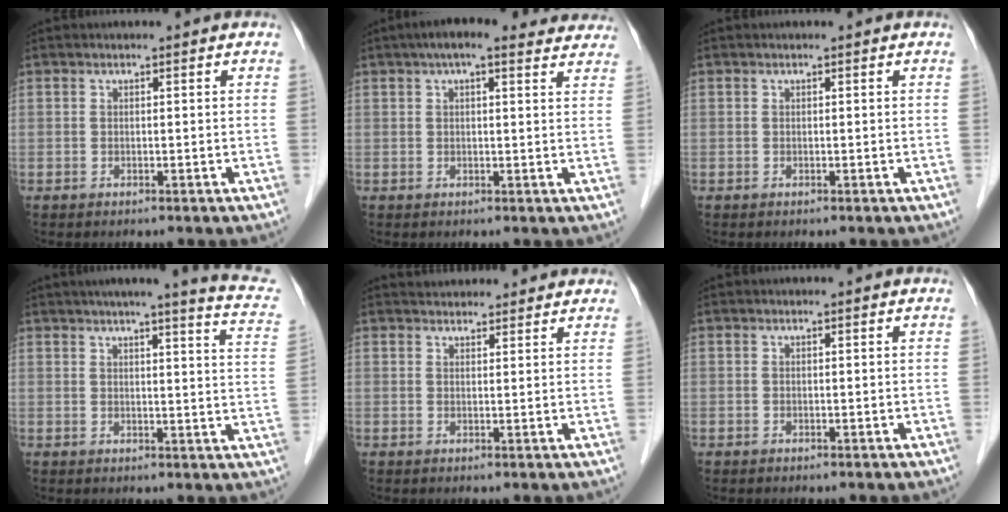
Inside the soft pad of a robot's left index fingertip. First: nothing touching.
{"total": 10.7, "force": [8.6, 2.7, 5.8], "torque": [-0.075, 0.038, 0.104]}
{"total": 0.0}
{"total": 13.9, "force": [11.0, 0.3, 8.5], "torque": [-0.109, -0.020, 0.110]}
{"total": 6.8, "force": [6.2, 2.2, 1.4], "torque": [-0.009, 0.029, 0.073]}
{"total": 0.0}